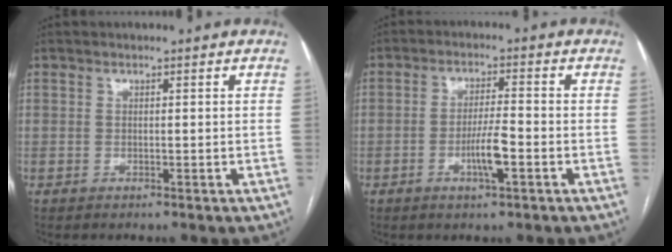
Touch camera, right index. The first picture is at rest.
{"total": 5.2, "force": [-1.9, 0.5, 4.8], "torque": [-0.091, -0.004, -0.035]}